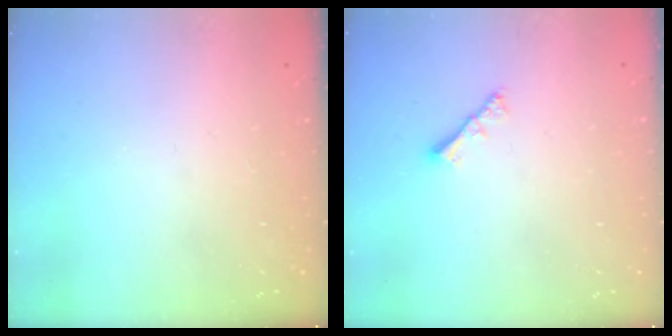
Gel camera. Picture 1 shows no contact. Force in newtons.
{"total": 2.6, "press": 2.5, "slide": 0.5}